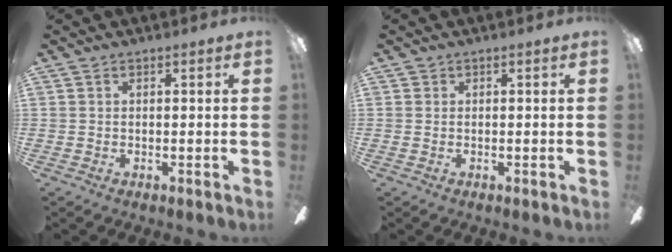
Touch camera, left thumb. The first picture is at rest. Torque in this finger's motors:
{"motor_torque": [0.00, 0.00, -0.04, 0.07, 0.00]}